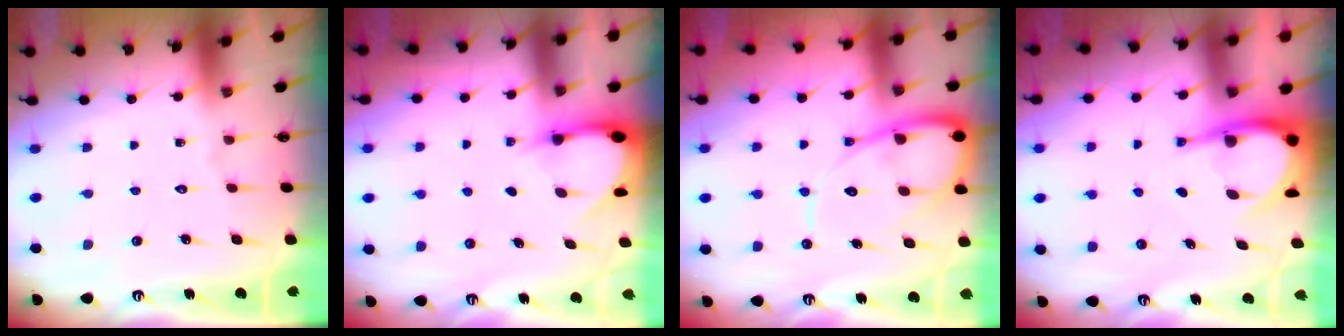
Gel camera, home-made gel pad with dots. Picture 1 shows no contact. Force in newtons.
{"total": 3.1, "press": 3.1, "slide": 0.3}
{"total": 12.0, "press": 12.0, "slide": 1.3}
{"total": 6.4, "press": 6.4, "slide": 0.5}